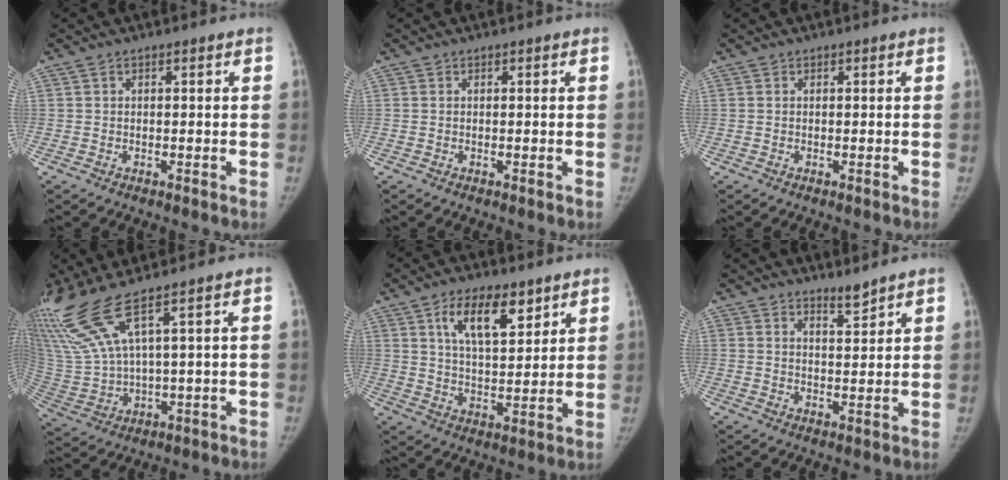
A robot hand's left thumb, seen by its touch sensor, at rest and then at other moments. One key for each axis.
{"total": 0.0}
{"total": 0.0}
{"total": 11.9, "fx": 8.1, "fy": 0.3, "fz": 8.7, "tx": -0.215, "ty": -0.033, "tz": 0.182}
{"total": 10.9, "fx": 5.9, "fy": 4.8, "fz": 7.8, "tx": -0.113, "ty": -0.031, "tz": 0.107}
{"total": 2.5, "fx": 2.4, "fy": 0.2, "fz": 0.6, "tx": -0.001, "ty": -0.028, "tz": 0.043}